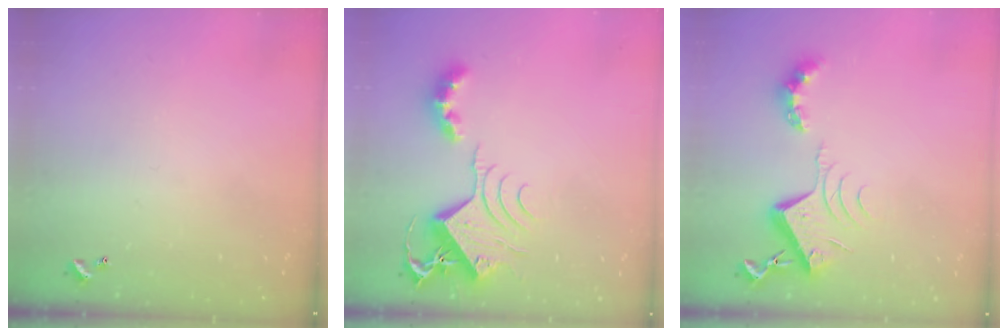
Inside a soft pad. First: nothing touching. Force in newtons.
{"total": 10.1, "press": 10.0, "slide": 1.5}
{"total": 8.9, "press": 8.8, "slide": 1.1}